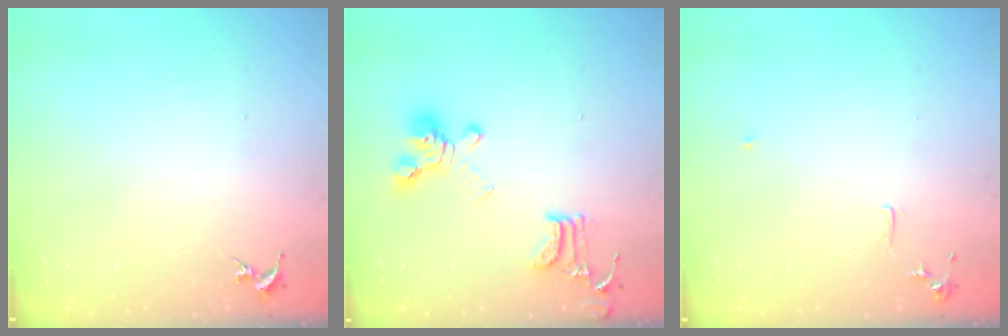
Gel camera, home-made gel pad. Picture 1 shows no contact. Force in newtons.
{"total": 16.4, "press": 16.3, "slide": 1.5}
{"total": 6.0, "press": 6.0, "slide": 0.7}